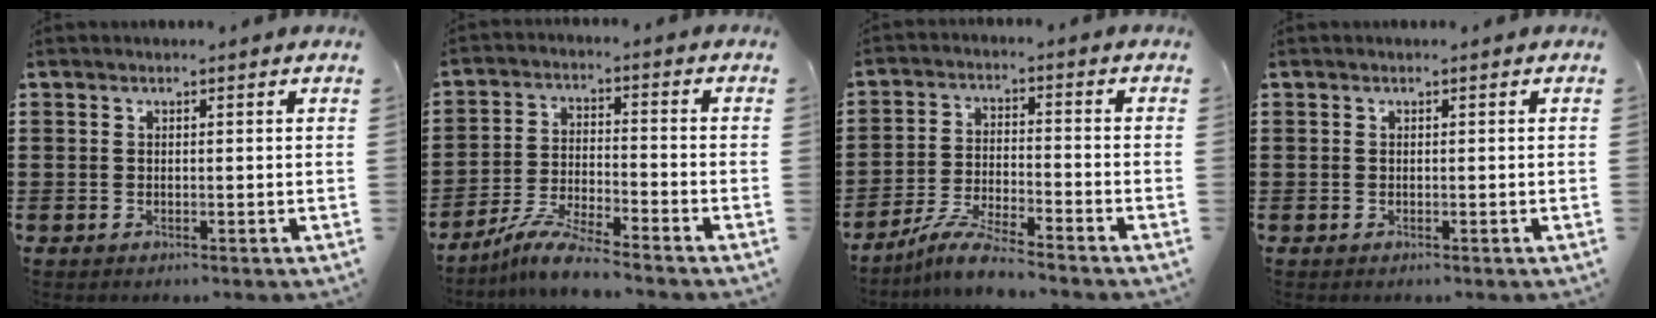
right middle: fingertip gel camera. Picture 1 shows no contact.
{"total": 6.5, "force": [-5.7, 0.1, 3.0], "torque": [-0.075, -0.014, -0.115]}
{"total": 6.0, "force": [-5.4, 0.2, 2.7], "torque": [-0.064, -0.009, -0.106]}
{"total": 0.0}